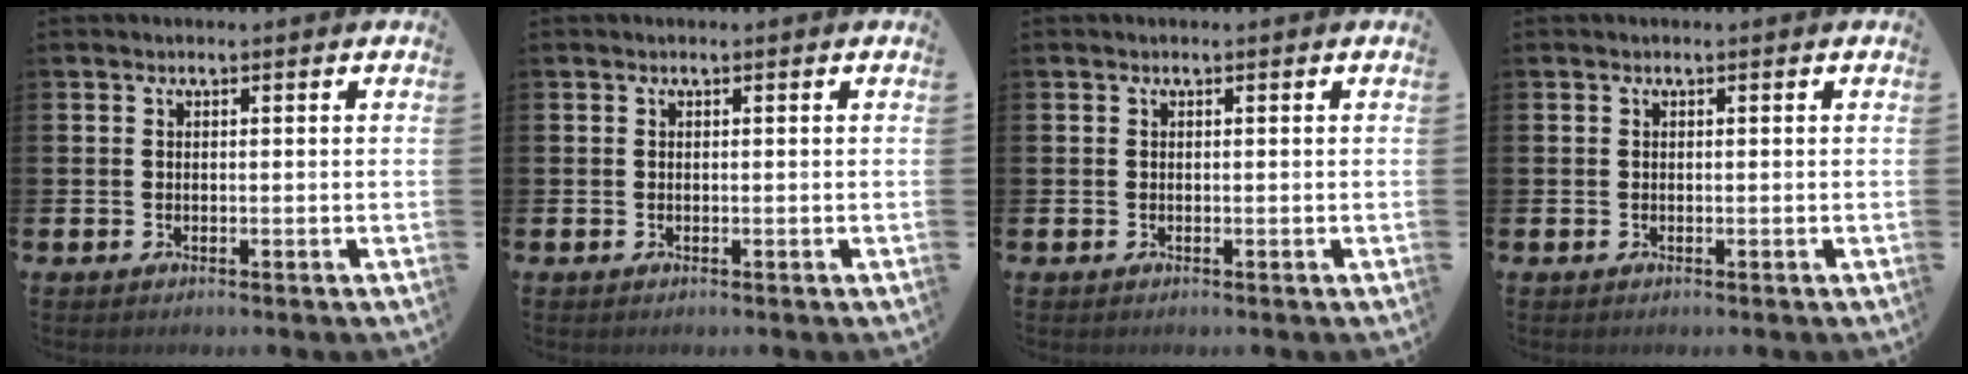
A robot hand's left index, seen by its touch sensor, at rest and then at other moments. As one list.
[{"total": 0.0}, {"total": 0.0}, {"total": 0.0}]